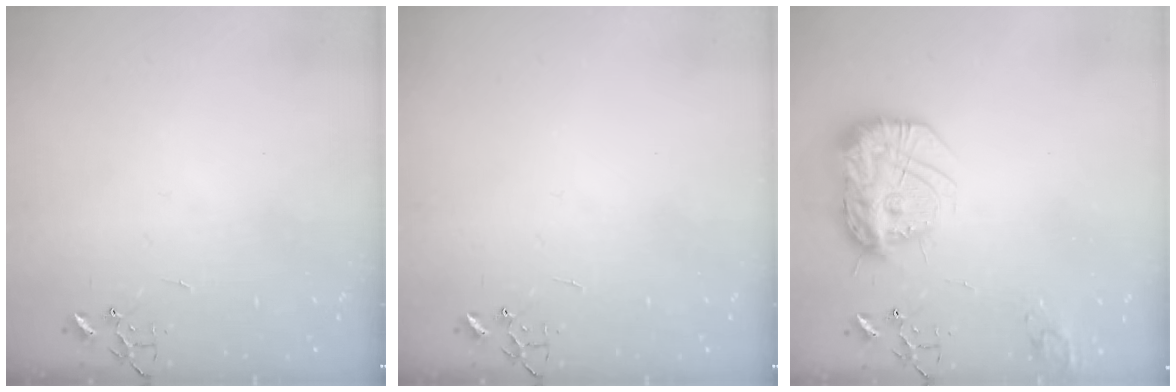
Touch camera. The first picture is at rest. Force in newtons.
{"total": 0.0}
{"total": 19.1, "press": 19.1, "slide": 1.1}